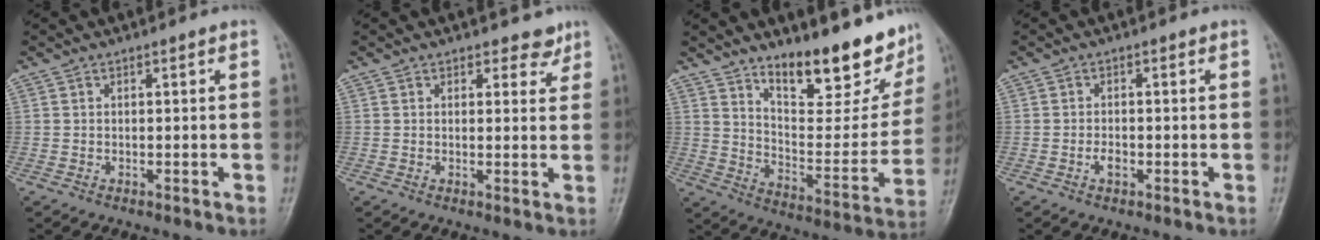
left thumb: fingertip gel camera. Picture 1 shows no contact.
{"total": 3.0, "force": [2.3, 1.8, 0.4], "torque": [0.020, -0.016, 0.024]}
{"total": 20.1, "force": [14.6, 7.1, 11.8], "torque": [-0.113, -0.100, 0.227]}
{"total": 2.0, "force": [-0.9, 1.3, 1.3], "torque": [-0.016, 0.003, -0.018]}